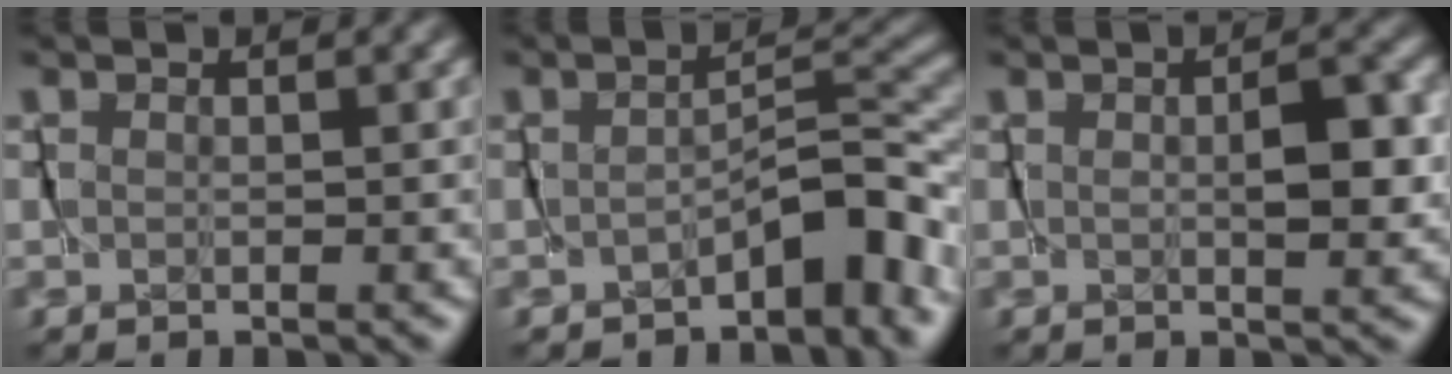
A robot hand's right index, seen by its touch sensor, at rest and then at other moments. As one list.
[{"total": 3.2, "force": [-2.9, 0.5, 1.3], "torque": [-0.005, 0.006, -0.047]}, {"total": 2.5, "force": [0.1, 1.1, 2.2], "torque": [-0.028, 0.001, 0.001]}]